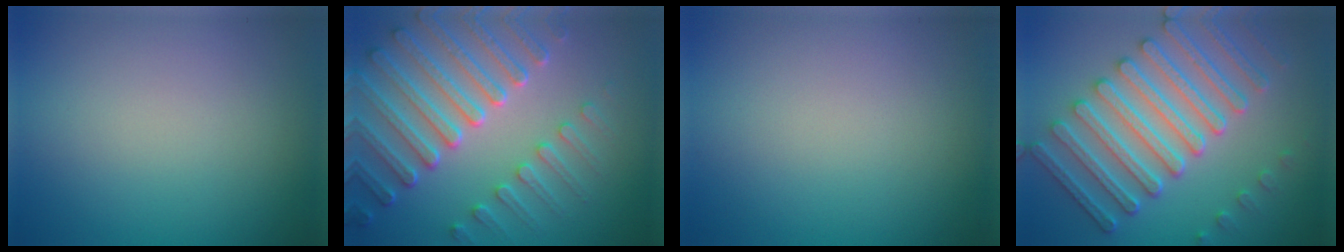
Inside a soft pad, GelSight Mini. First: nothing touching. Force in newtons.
{"total": 7.8, "press": 6.0, "slide": 5.0}
{"total": 0.0}
{"total": 7.3, "press": 6.3, "slide": 3.6}